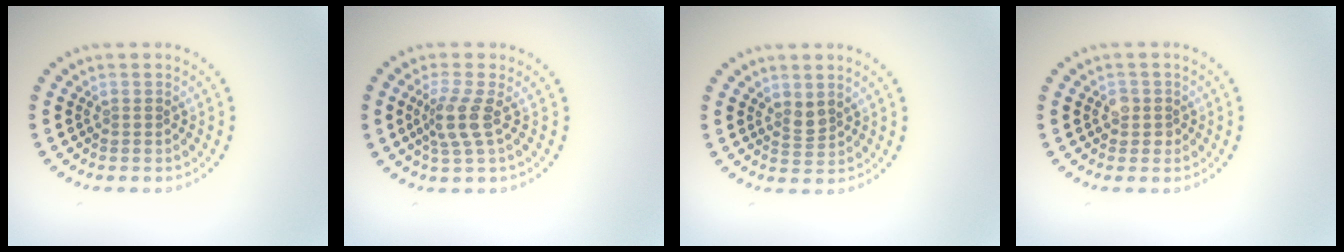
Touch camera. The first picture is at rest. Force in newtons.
{"total": 2.7, "press": 2.0, "slide": 1.8}
{"total": 1.4, "press": 1.1, "slide": 0.9}
{"total": 1.5, "press": 1.3, "slide": 0.6}